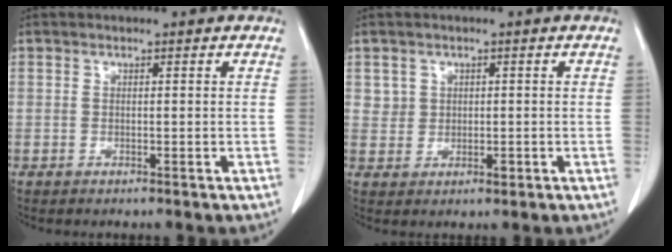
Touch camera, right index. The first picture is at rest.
{"total": 2.6, "force": [0.7, 2.4, 0.4], "torque": [-0.002, 0.000, 0.018]}